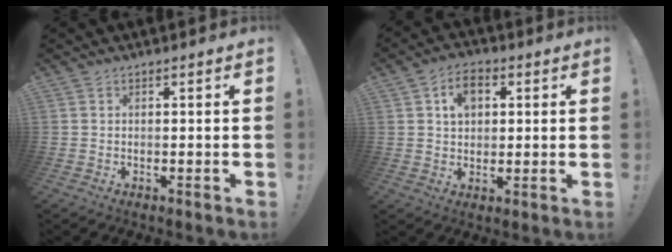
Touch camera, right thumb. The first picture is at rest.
{"total": 7.0, "force": [2.3, 5.2, 4.1], "torque": [-0.065, 0.006, 0.042]}